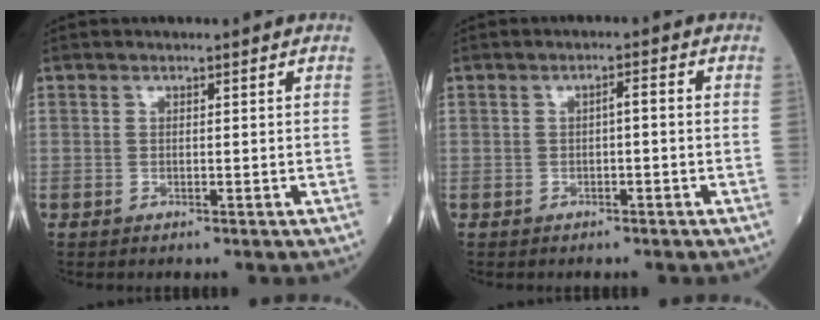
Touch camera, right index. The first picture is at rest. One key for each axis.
{"total": 1.7, "fx": -0.2, "fy": 0.3, "fz": 1.7, "tx": -0.025, "ty": 0.008, "tz": -0.002}